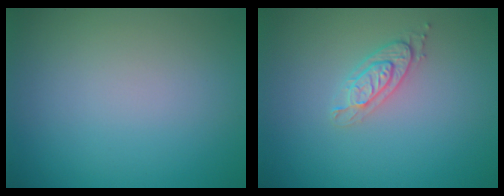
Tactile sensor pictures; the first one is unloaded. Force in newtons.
{"total": 2.0, "press": 2.0, "slide": 0.5}